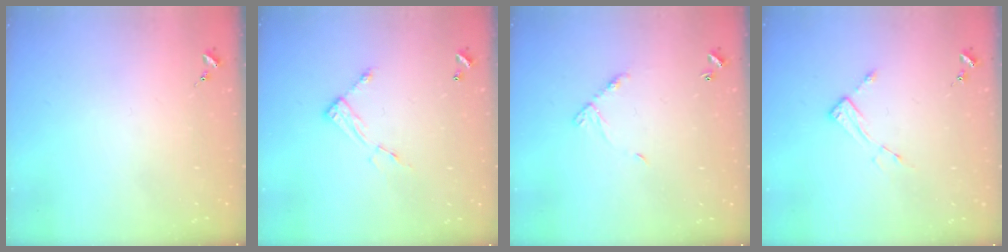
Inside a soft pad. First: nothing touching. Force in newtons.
{"total": 7.5, "press": 7.5, "slide": 0.3}
{"total": 6.9, "press": 6.8, "slide": 0.6}
{"total": 4.8, "press": 4.7, "slide": 0.3}